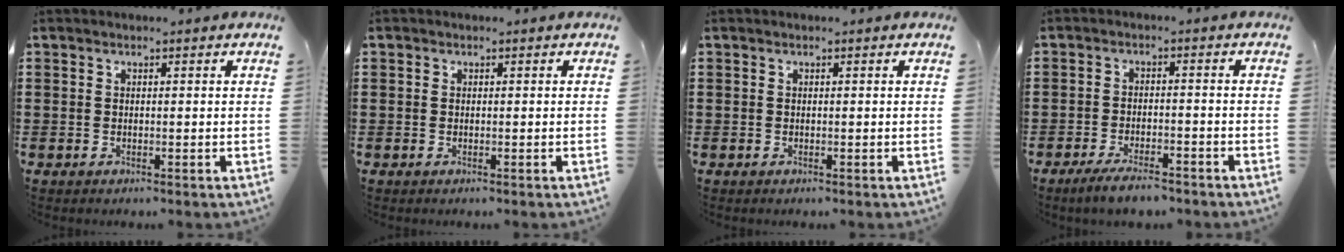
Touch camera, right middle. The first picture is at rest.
{"total": 0.0}
{"total": 0.0}
{"total": 4.1, "force": [-3.5, 0.8, 1.9], "torque": [-0.037, -0.002, -0.067]}